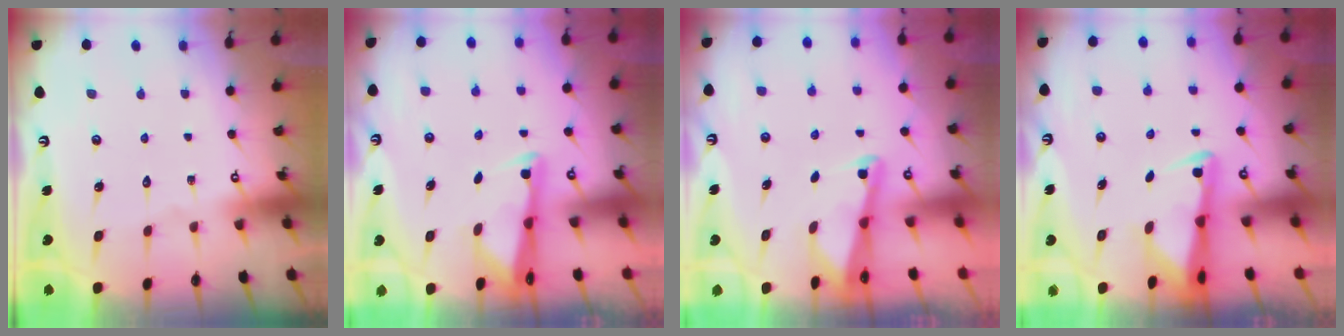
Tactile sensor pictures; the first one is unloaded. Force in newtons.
{"total": 2.7, "press": 2.7, "slide": 0.4}
{"total": 2.2, "press": 2.2, "slide": 0.3}
{"total": 3.0, "press": 3.0, "slide": 0.5}